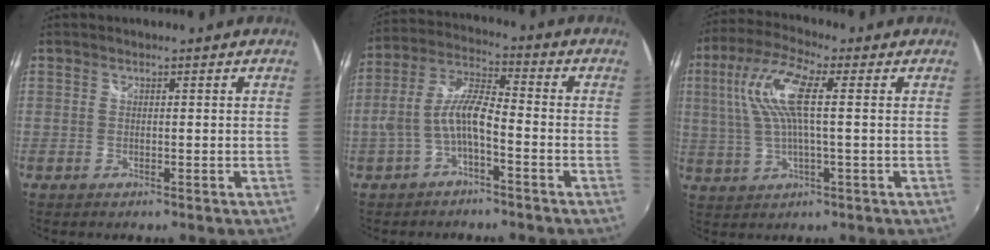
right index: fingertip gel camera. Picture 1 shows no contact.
{"total": 8.2, "force": [-3.2, 2.3, 7.2], "torque": [-0.162, 0.014, -0.057]}
{"total": 11.3, "force": [2.1, 2.6, 10.8], "torque": [-0.212, 0.013, 0.041]}